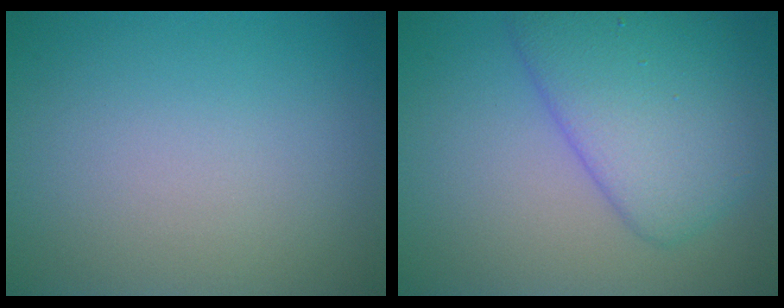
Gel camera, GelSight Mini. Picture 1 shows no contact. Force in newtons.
{"total": 6.5, "press": 6.5, "slide": 0.1}